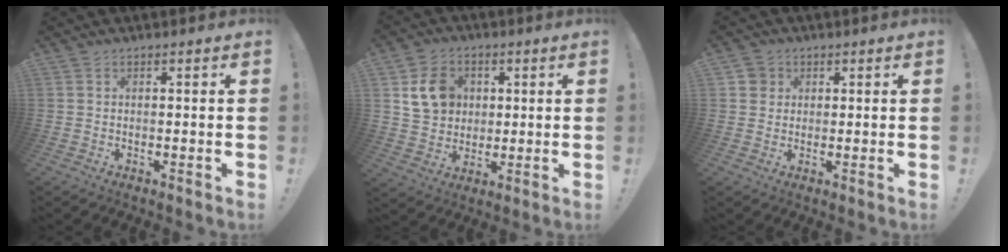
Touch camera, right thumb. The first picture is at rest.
{"total": 11.4, "force": [3.5, 9.8, 4.7], "torque": [-0.061, -0.005, 0.076]}
{"total": 3.4, "force": [1.2, 3.1, 0.7], "torque": [-0.010, 0.000, 0.022]}